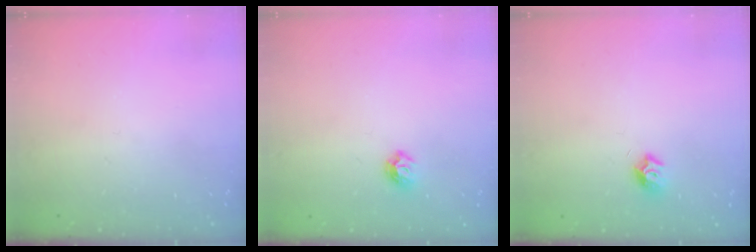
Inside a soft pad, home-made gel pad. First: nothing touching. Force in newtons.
{"total": 6.4, "press": 6.4, "slide": 0.7}
{"total": 7.6, "press": 7.6, "slide": 0.7}